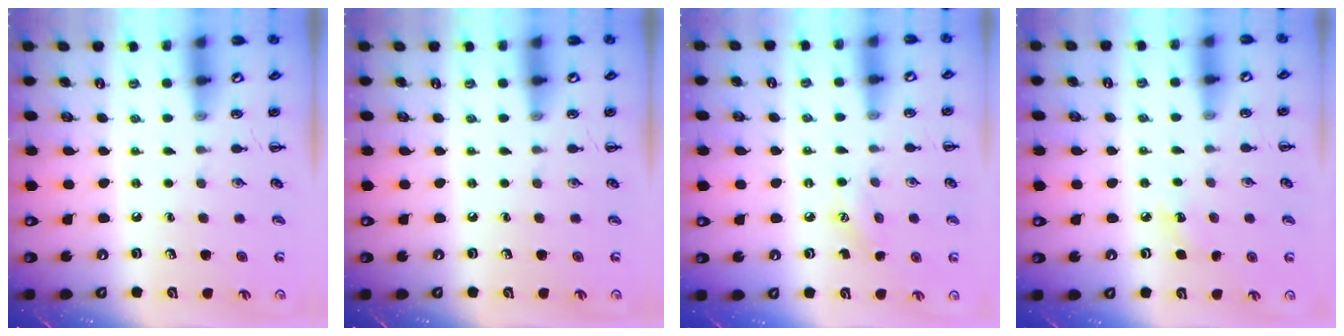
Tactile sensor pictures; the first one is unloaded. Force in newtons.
{"total": 0.0}
{"total": 5.2, "press": 5.0, "slide": 1.3}
{"total": 5.2, "press": 5.0, "slide": 1.6}